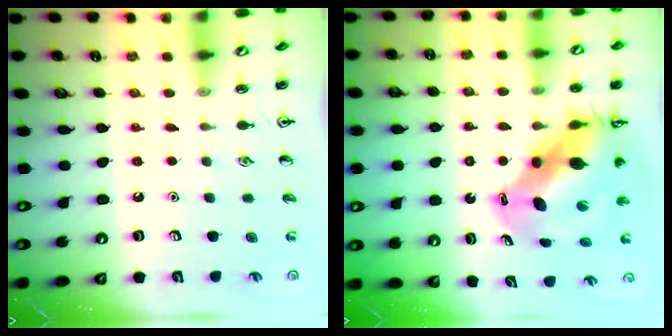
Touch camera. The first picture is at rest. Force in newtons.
{"total": 12.1, "press": 11.5, "slide": 3.7}